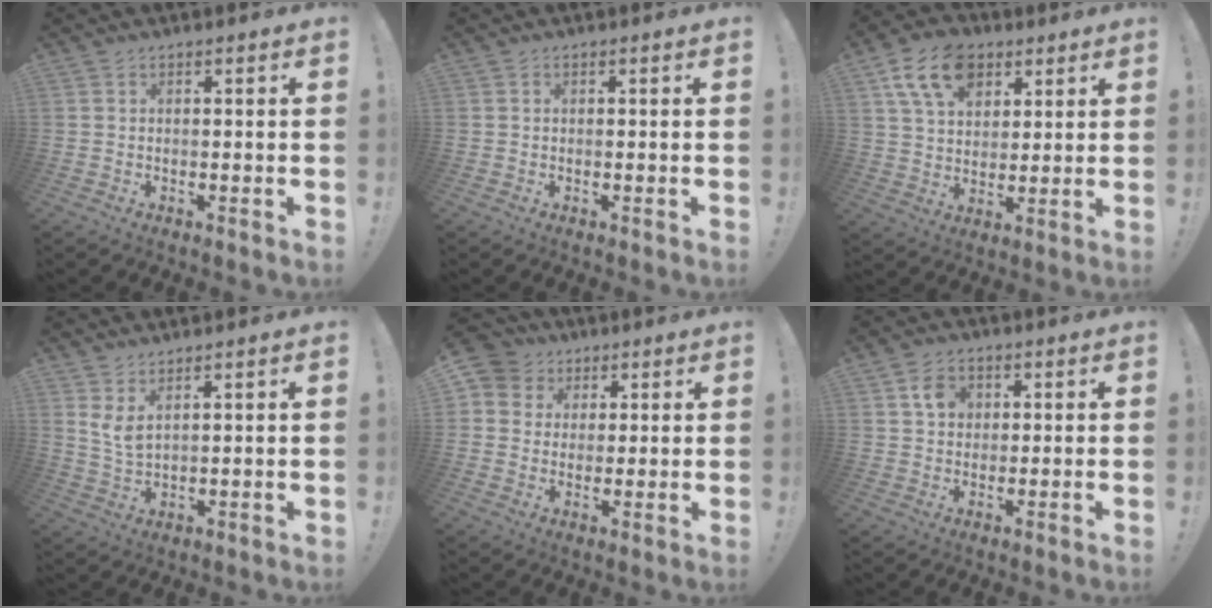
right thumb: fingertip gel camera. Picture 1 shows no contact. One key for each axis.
{"total": 0.0}
{"total": 14.8, "fx": 7.1, "fy": 10.1, "fz": 8.0, "tx": -0.129, "ty": -0.022, "tz": 0.136}
{"total": 4.9, "fx": 3.1, "fy": 1.3, "fz": 3.6, "tx": -0.062, "ty": -0.021, "tz": 0.054}
{"total": 7.3, "fx": 2.2, "fy": 6.8, "fz": 1.5, "tx": -0.019, "ty": -0.009, "tz": 0.046}
{"total": 6.0, "fx": 2.0, "fy": 4.9, "fz": 2.7, "tx": -0.037, "ty": 0.002, "tz": 0.036}